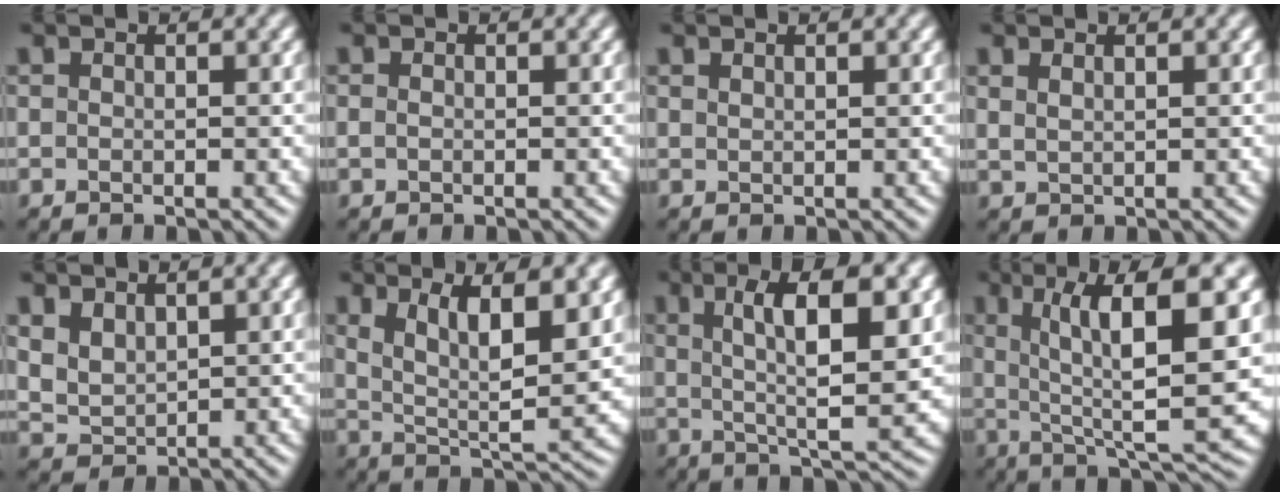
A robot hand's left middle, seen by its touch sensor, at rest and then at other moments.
{"total": 0.5, "force": [0.0, 0.3, 0.4], "torque": [-0.009, 0.000, 0.001]}
{"total": 0.5, "force": [0.5, 0.1, 0.2], "torque": [-0.001, 0.001, 0.011]}
{"total": 1.1, "force": [0.8, 0.3, 0.6], "torque": [-0.015, -0.001, 0.019]}
{"total": 3.3, "force": [1.8, 2.1, 1.8], "torque": [-0.051, -0.004, 0.041]}
{"total": 7.7, "force": [2.9, 2.6, 6.6], "torque": [-0.120, -0.008, 0.054]}
{"total": 8.8, "force": [2.4, 2.3, 8.2], "torque": [-0.121, 0.005, 0.038]}
{"total": 11.4, "force": [2.8, 2.6, 10.8], "torque": [-0.160, 0.007, 0.048]}